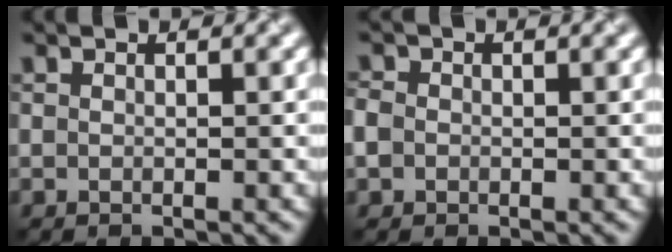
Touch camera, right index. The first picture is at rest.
{"total": 1.6, "force": [-0.3, 1.5, 0.6], "torque": [-0.012, -0.001, -0.006]}